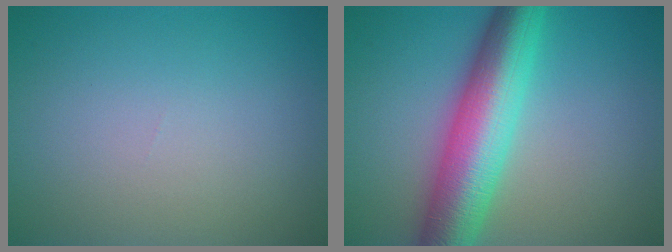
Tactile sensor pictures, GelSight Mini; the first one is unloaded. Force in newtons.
{"total": 9.3, "press": 9.3, "slide": 0.2}